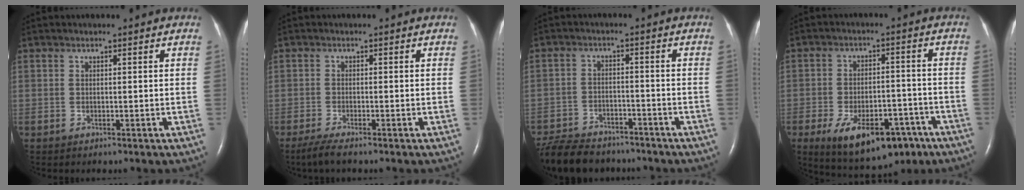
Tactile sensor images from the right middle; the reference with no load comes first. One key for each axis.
{"total": 2.8, "fx": -2.1, "fy": 0.1, "fz": 1.8, "tx": -0.047, "ty": -0.010, "tz": -0.043}
{"total": 12.1, "fx": -10.4, "fy": 4.4, "fz": 4.3, "tx": -0.092, "ty": -0.005, "tz": -0.161}
{"total": 14.0, "fx": -8.1, "fy": 6.7, "fz": 9.2, "tx": -0.140, "ty": 0.001, "tz": -0.112}